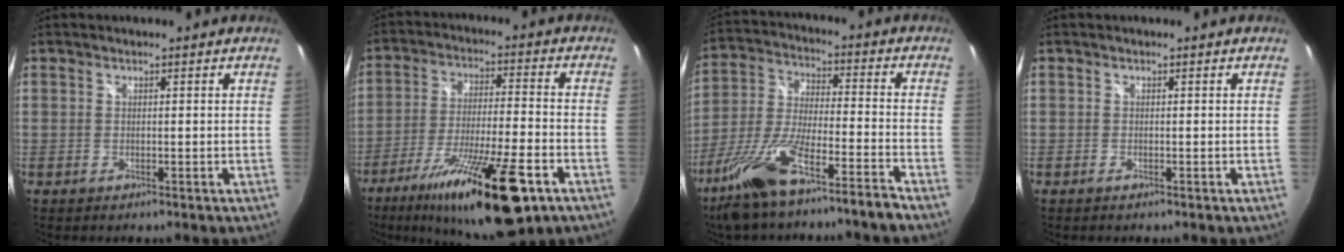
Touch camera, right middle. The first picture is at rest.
{"total": 21.0, "force": [-12.4, 4.0, 16.5], "torque": [-0.296, -0.042, -0.202]}
{"total": 15.0, "force": [-11.2, 0.8, 10.1], "torque": [-0.220, -0.022, -0.202]}
{"total": 0.0}